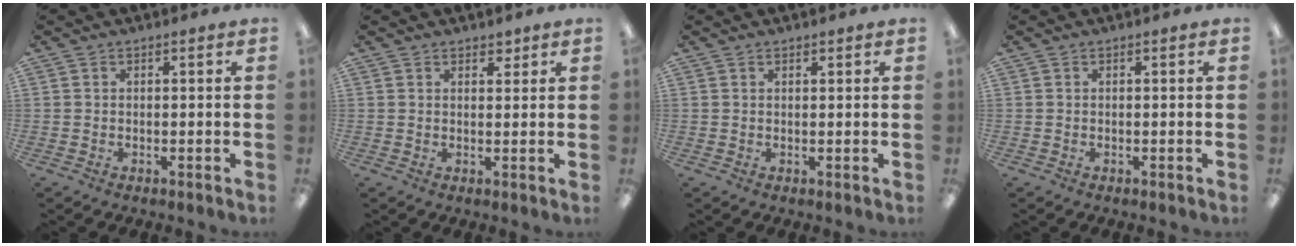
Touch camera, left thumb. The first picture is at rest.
{"total": 2.3, "force": [1.7, 1.2, 0.9], "torque": [-0.003, -0.006, 0.028]}
{"total": 0.9, "force": [0.7, 0.4, 0.5], "torque": [-0.010, 0.001, 0.012]}
{"total": 0.0}